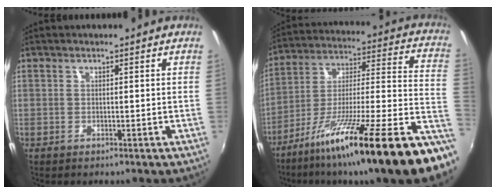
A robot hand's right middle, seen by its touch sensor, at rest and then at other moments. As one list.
[{"total": 27.1, "force": [-16.1, 0.8, 21.8], "torque": [-0.306, -0.039, -0.255]}]